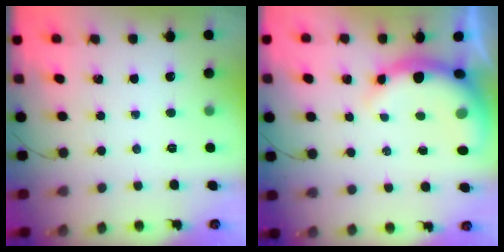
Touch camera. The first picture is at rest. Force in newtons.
{"total": 9.9, "press": 9.8, "slide": 1.7}